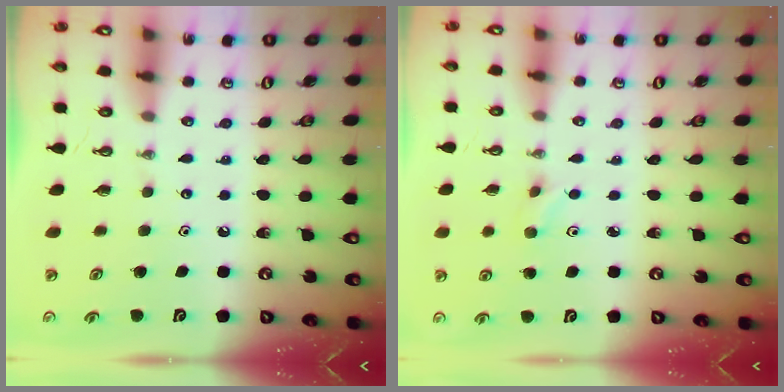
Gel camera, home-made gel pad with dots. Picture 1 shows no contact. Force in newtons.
{"total": 2.5, "press": 2.4, "slide": 0.7}